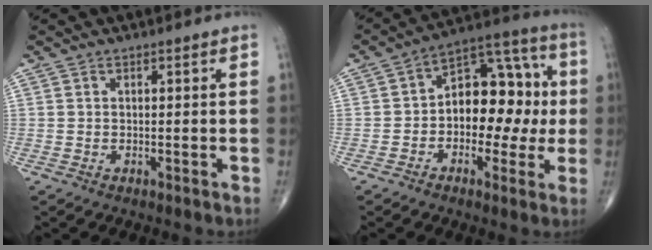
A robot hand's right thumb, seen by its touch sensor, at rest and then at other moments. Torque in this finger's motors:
{"motor_torque": [-0.05, 0.90, 0.51, 0.17, 0.08]}